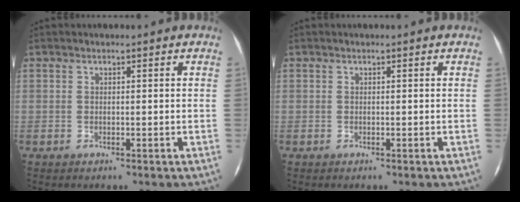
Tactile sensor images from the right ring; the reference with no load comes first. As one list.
[{"total": 0.0}]